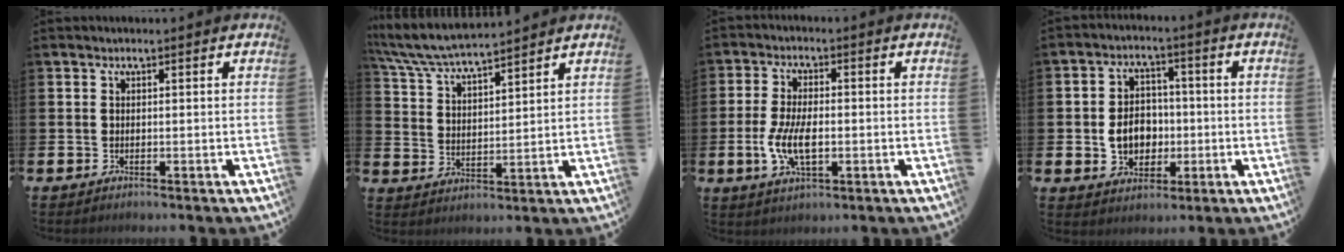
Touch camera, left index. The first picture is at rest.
{"total": 6.9, "force": [6.6, 0.6, 1.8], "torque": [-0.066, -0.035, 0.117]}
{"total": 6.3, "force": [-1.0, 3.0, 5.4], "torque": [-0.110, -0.002, -0.022]}
{"total": 6.3, "force": [-0.7, 5.3, 3.3], "torque": [-0.052, 0.010, -0.018]}